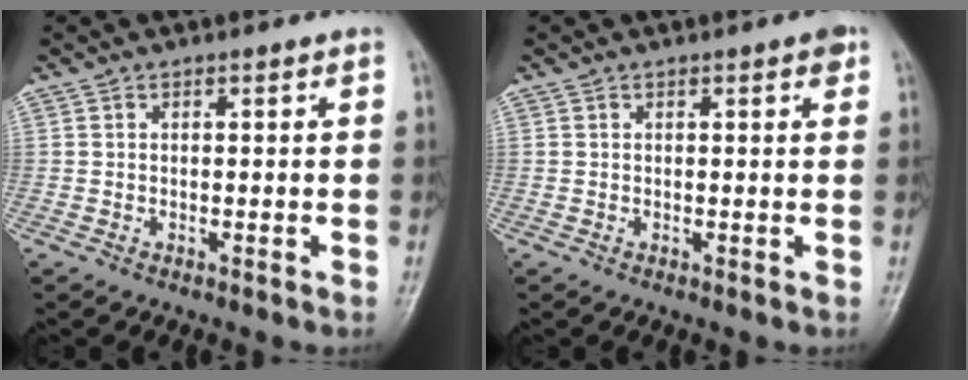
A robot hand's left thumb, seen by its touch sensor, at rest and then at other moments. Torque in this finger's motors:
{"motor_torque": [0.55, -0.34, 0.32, 0.02, 0.00]}